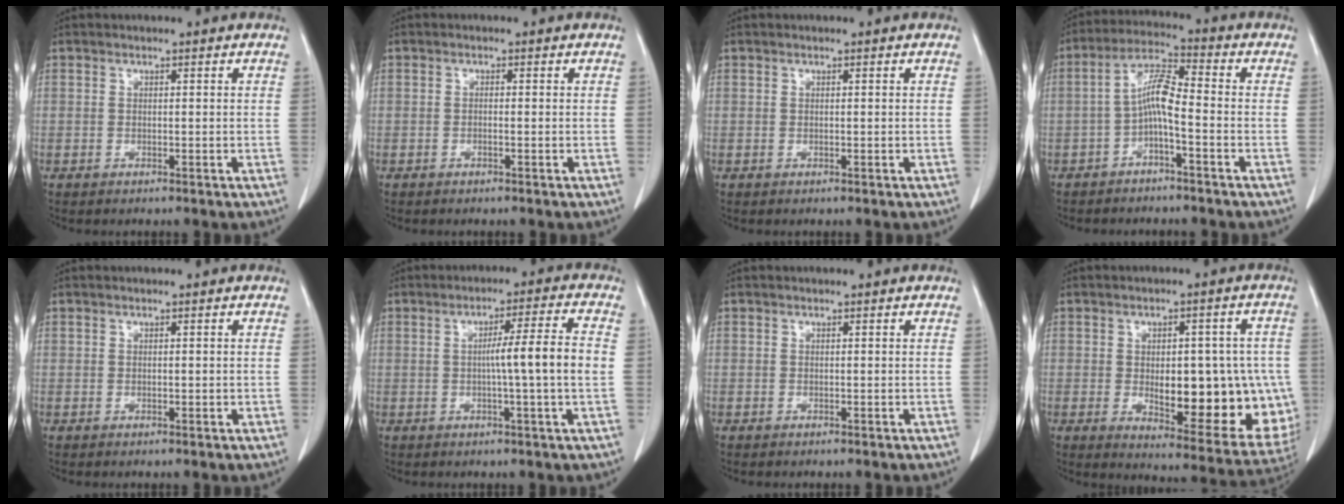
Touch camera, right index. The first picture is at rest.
{"total": 0.8, "force": [-0.3, 0.3, 0.7], "torque": [-0.017, 0.002, -0.004]}
{"total": 0.0}
{"total": 6.8, "force": [-1.9, 1.2, 6.4], "torque": [-0.130, 0.021, -0.039]}
{"total": 1.0, "force": [-0.1, 0.6, 0.8], "torque": [-0.022, 0.003, 0.002]}
{"total": 8.5, "force": [-0.4, -0.6, 8.4], "torque": [-0.132, 0.009, -0.008]}
{"total": 0.0}
{"total": 20.3, "force": [-2.9, 8.1, 18.4], "torque": [-0.172, 0.016, -0.008]}